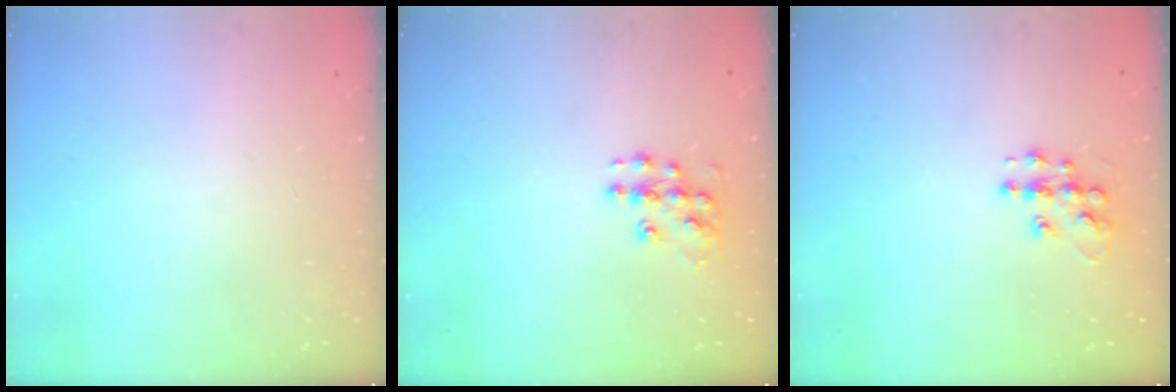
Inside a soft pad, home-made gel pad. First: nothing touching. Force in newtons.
{"total": 8.9, "press": 8.8, "slide": 0.6}
{"total": 9.4, "press": 9.4, "slide": 0.5}